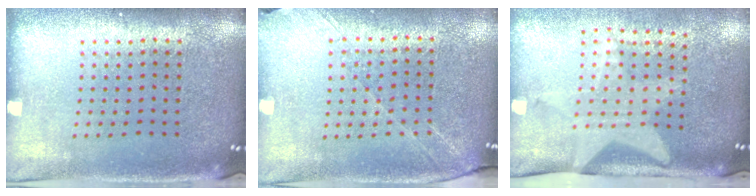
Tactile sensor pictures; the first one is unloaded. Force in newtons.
{"total": 1.3, "press": 1.2, "slide": 0.5}
{"total": 2.0, "press": 1.5, "slide": 1.3}